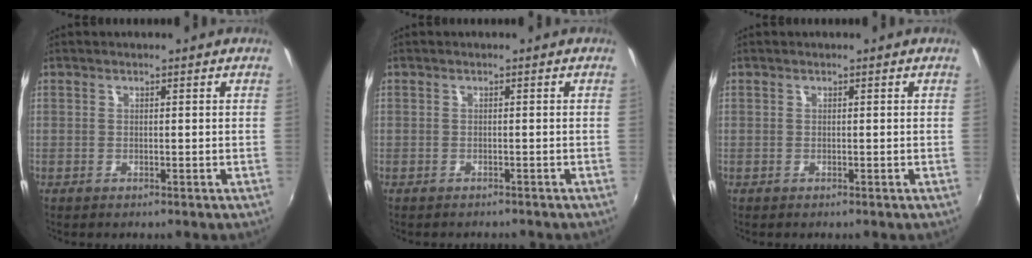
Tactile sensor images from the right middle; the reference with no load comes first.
{"total": 1.6, "force": [-1.5, 0.4, 0.4], "torque": [-0.011, -0.008, -0.020]}
{"total": 0.0}